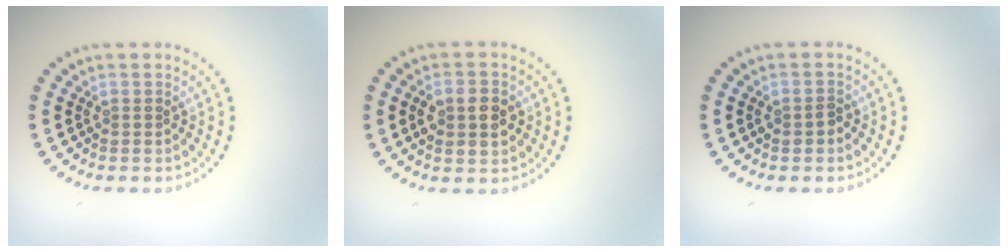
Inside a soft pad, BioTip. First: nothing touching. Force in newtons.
{"total": 3.7, "press": 3.7, "slide": 0.0}
{"total": 1.1, "press": 1.1, "slide": 0.2}